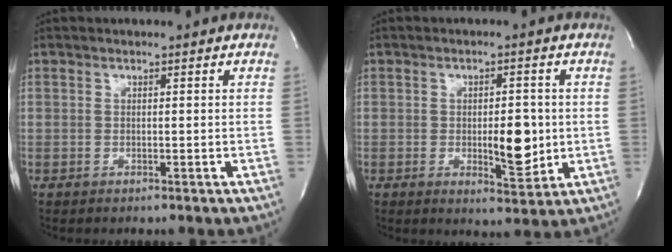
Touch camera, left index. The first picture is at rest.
{"total": 6.1, "force": [-0.6, 2.2, 5.7], "torque": [-0.081, -0.011, -0.002]}